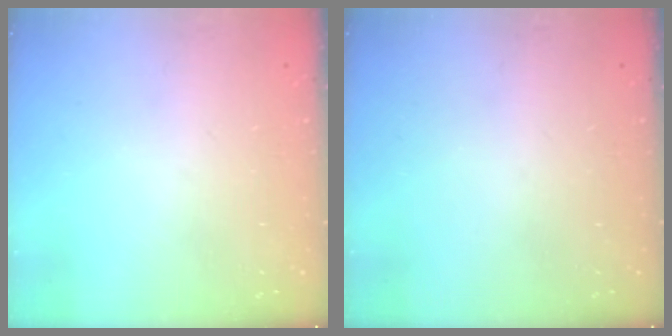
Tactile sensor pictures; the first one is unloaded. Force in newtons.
{"total": 0.0}